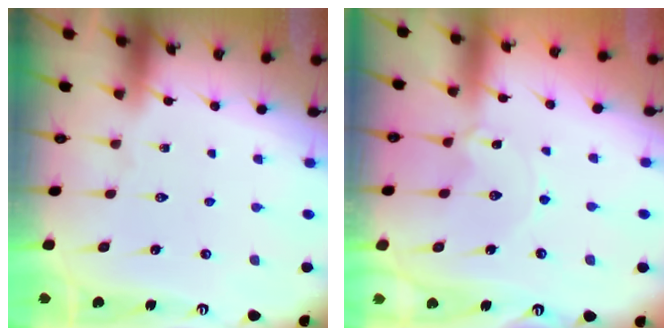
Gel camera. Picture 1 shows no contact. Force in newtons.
{"total": 2.4, "press": 2.4, "slide": 0.3}